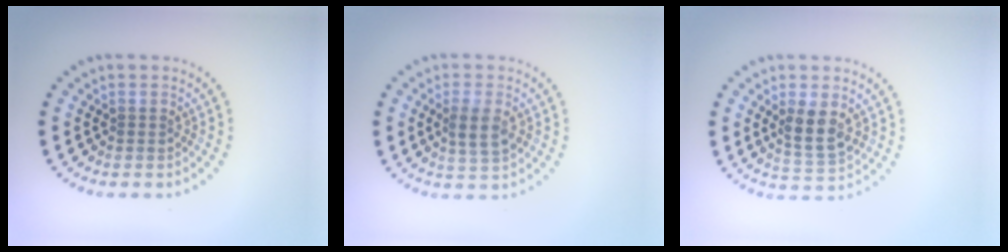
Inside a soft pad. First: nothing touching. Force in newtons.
{"total": 2.6, "press": 2.5, "slide": 0.8}
{"total": 3.5, "press": 3.3, "slide": 1.0}